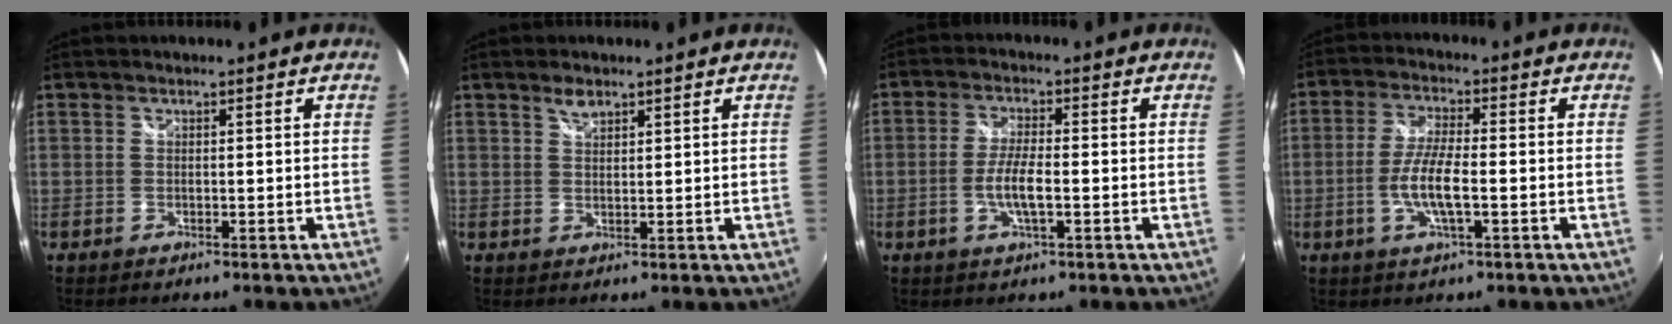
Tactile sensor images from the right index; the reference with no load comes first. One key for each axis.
{"total": 2.3, "fx": 1.7, "fy": 1.0, "fz": 1.1, "tx": -0.018, "ty": 0.003, "tz": 0.031}
{"total": 5.4, "fx": -1.5, "fy": 1.0, "fz": 5.1, "tx": -0.104, "ty": -0.002, "tz": -0.030}
{"total": 7.3, "fx": -1.9, "fy": 1.4, "fz": 6.8, "tx": -0.140, "ty": -0.002, "tz": -0.039}